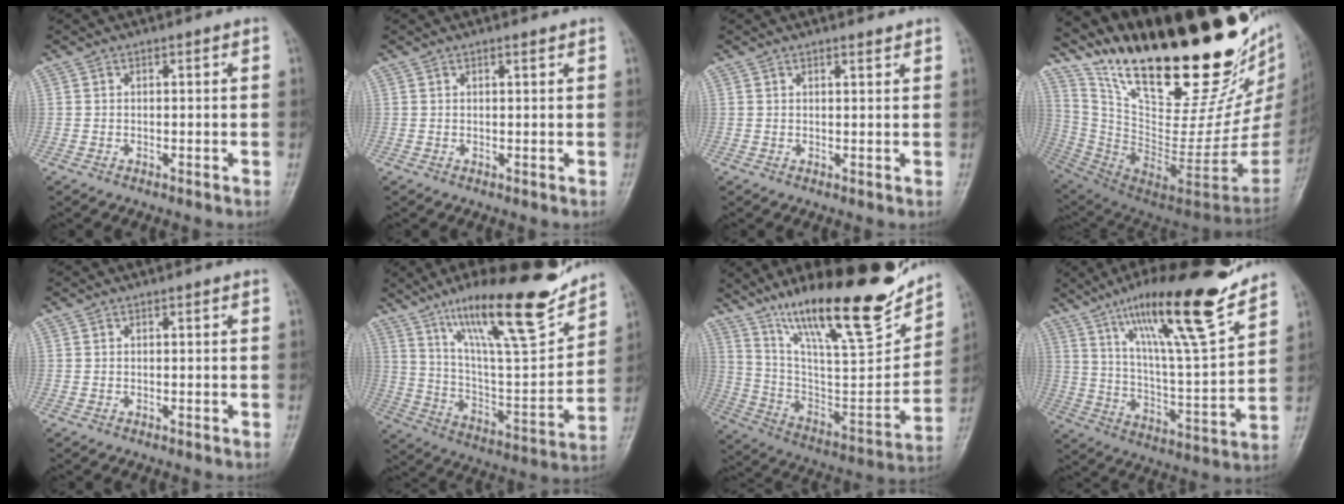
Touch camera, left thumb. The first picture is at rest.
{"total": 0.8, "force": [0.7, 0.1, 0.2], "torque": [-0.004, -0.007, 0.012]}
{"total": 1.3, "force": [1.3, 0.2, 0.3], "torque": [0.000, -0.011, 0.019]}
{"total": 39.0, "force": [25.1, 13.2, 26.8], "torque": [-0.363, -0.086, 0.412]}
{"total": 0.0}
{"total": 24.5, "force": [16.7, 5.4, 17.1], "torque": [-0.243, -0.075, 0.283]}
{"total": 27.8, "force": [19.2, 6.6, 18.9], "torque": [-0.271, -0.078, 0.325]}
{"total": 22.0, "force": [15.6, 2.8, 15.2], "torque": [-0.219, -0.074, 0.261]}